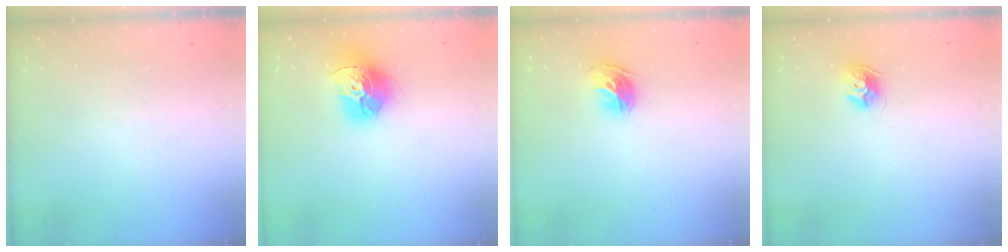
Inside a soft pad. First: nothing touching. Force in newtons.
{"total": 15.5, "press": 15.4, "slide": 1.7}
{"total": 9.9, "press": 9.8, "slide": 1.0}
{"total": 8.7, "press": 8.7, "slide": 0.0}